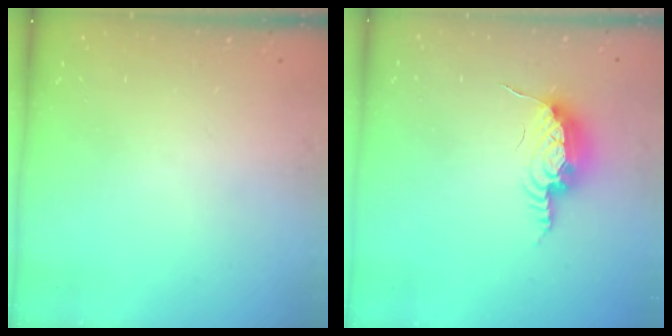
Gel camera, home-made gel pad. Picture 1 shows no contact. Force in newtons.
{"total": 10.8, "press": 10.8, "slide": 0.7}